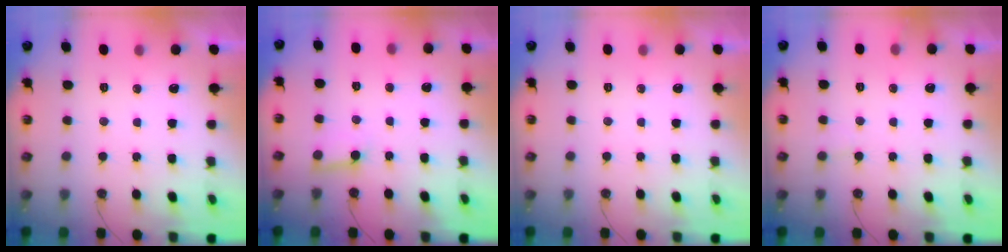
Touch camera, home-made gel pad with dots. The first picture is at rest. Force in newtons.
{"total": 4.1, "press": 4.1, "slide": 0.6}
{"total": 0.0}
{"total": 4.9, "press": 4.8, "slide": 0.3}